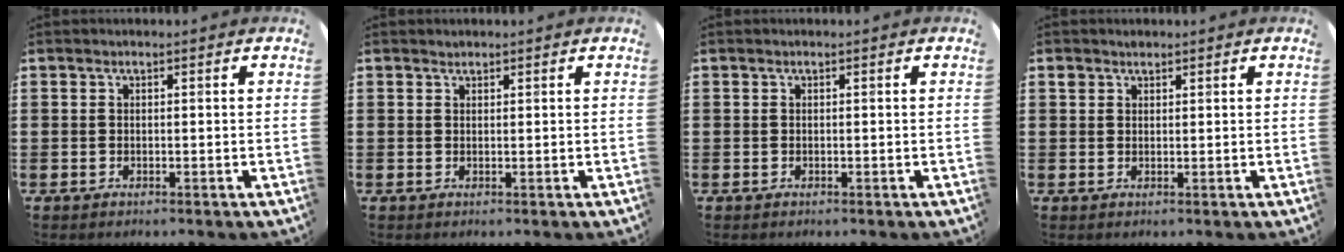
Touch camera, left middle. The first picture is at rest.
{"total": 0.5, "force": [0.5, 0.1, -0.1], "torque": [0.001, 0.003, 0.010]}
{"total": 0.0}
{"total": 1.0, "force": [0.9, 0.5, 0.0], "torque": [-0.001, 0.003, 0.017]}